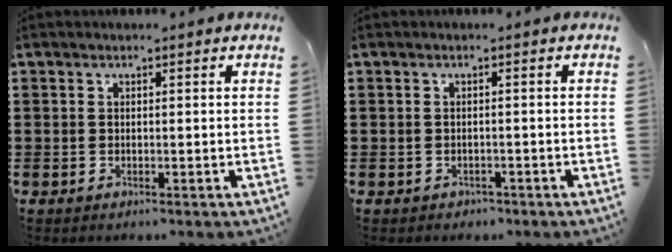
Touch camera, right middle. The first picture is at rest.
{"total": 0.8, "force": [-0.7, 0.3, -0.1], "torque": [-0.002, -0.001, -0.016]}